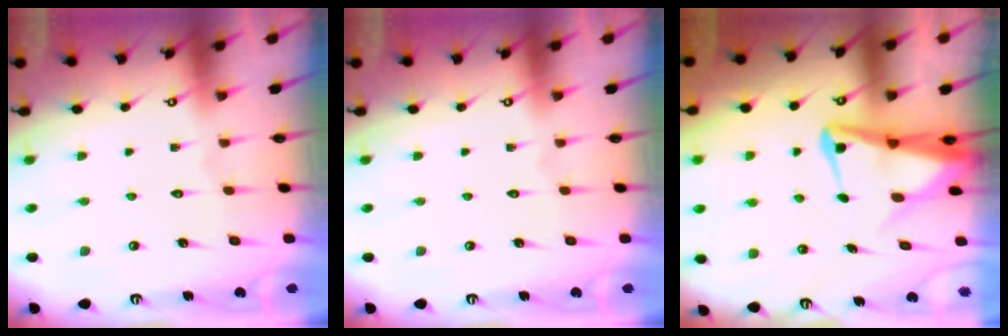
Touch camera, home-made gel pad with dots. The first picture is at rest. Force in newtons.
{"total": 0.0}
{"total": 5.8, "press": 5.8, "slide": 0.5}